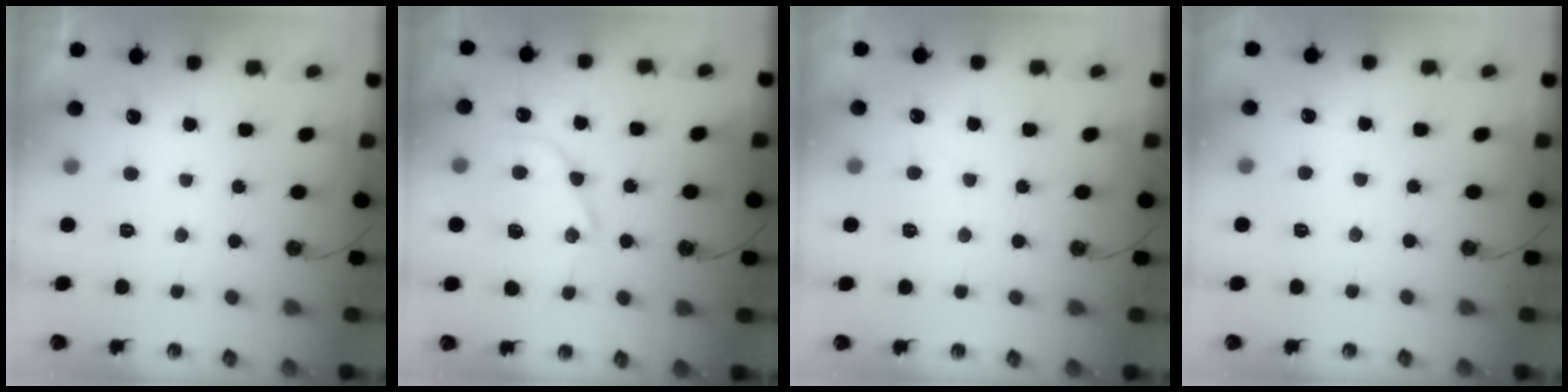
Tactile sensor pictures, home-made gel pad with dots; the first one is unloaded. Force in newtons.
{"total": 16.7, "press": 16.6, "slide": 1.4}
{"total": 3.8, "press": 3.8, "slide": 0.5}
{"total": 2.6, "press": 2.6, "slide": 0.4}